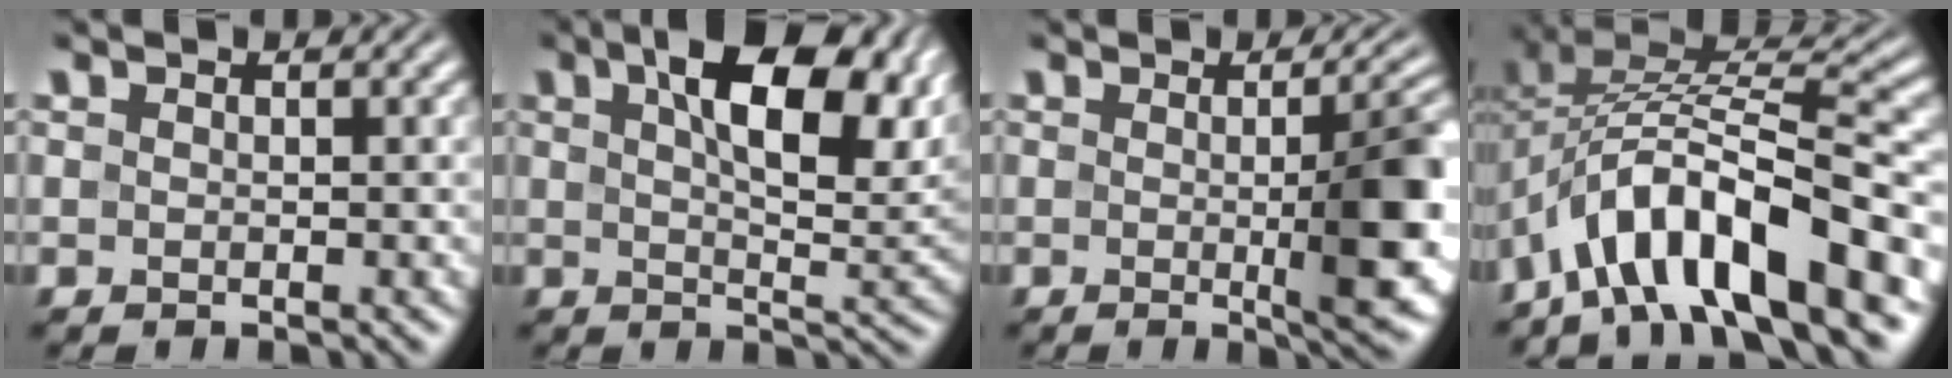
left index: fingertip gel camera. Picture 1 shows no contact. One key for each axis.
{"total": 12.9, "fx": 5.3, "fy": 5.1, "fz": 10.6, "tx": -0.152, "ty": 0.009, "tz": 0.081}
{"total": 7.9, "fx": -0.5, "fy": 1.8, "fz": 7.7, "tx": -0.089, "ty": -0.006, "tz": -0.003}
{"total": 11.5, "fx": -6.0, "fy": 3.9, "fz": 9.0, "tx": -0.140, "ty": 0.014, "tz": -0.113}